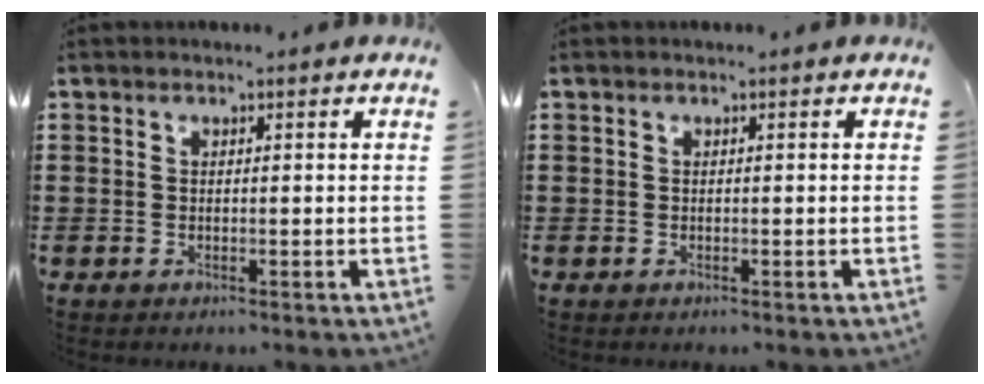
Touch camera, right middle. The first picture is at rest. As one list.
[{"total": 0.0}]